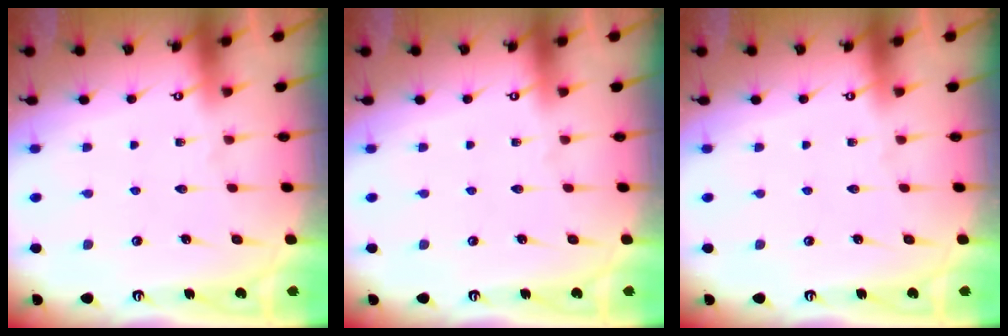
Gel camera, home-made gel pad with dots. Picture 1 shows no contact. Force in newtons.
{"total": 0.0}
{"total": 0.0}